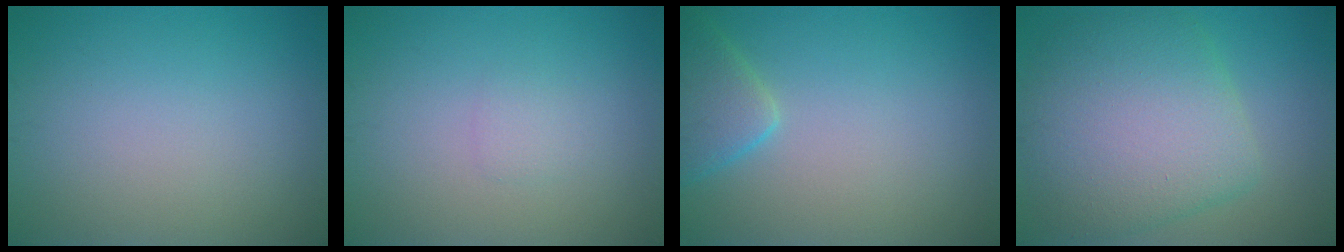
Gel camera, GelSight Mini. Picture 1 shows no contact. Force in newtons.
{"total": 0.9, "press": 0.9, "slide": 0.1}
{"total": 3.2, "press": 3.2, "slide": 0.2}
{"total": 8.8, "press": 8.8, "slide": 0.3}